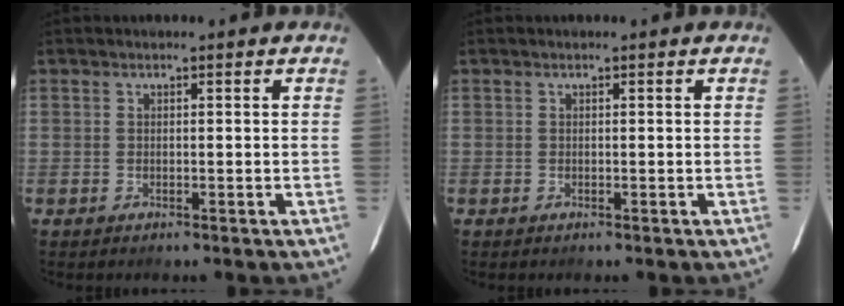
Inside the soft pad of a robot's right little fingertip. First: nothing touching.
{"total": 0.0}